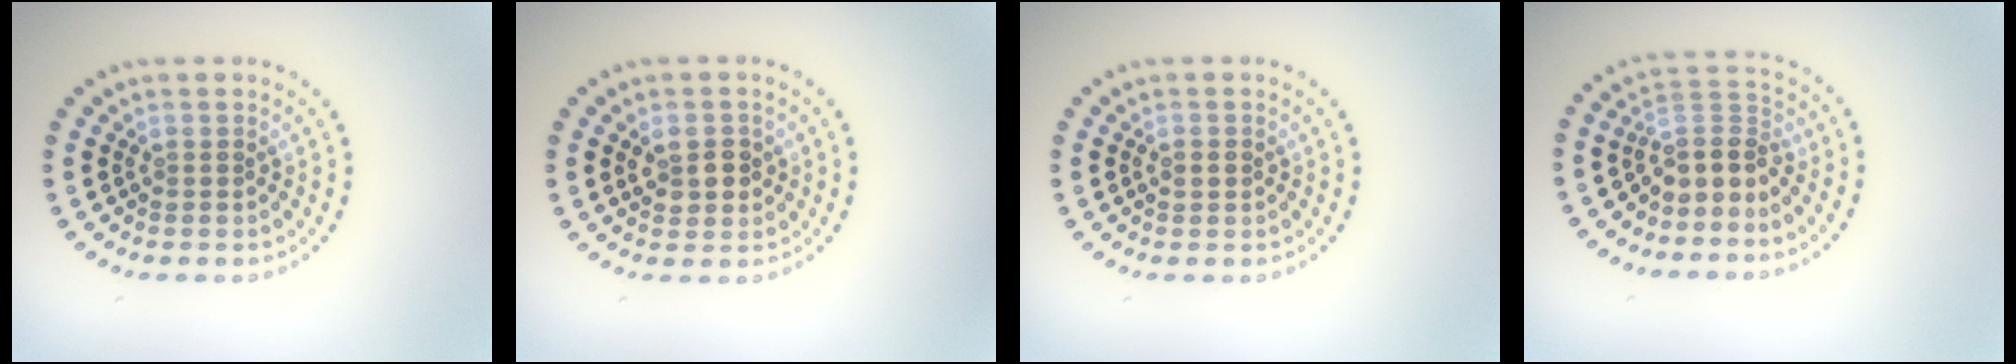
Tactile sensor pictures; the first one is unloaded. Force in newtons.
{"total": 2.5, "press": 2.5, "slide": 0.4}
{"total": 1.2, "press": 1.2, "slide": 0.1}
{"total": 3.2, "press": 2.5, "slide": 2.0}